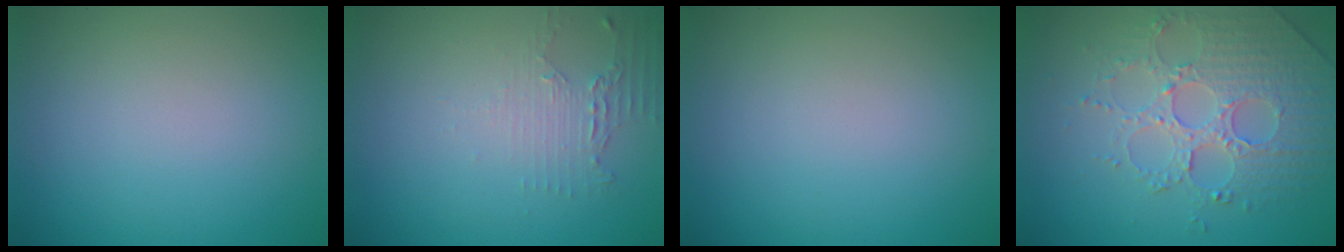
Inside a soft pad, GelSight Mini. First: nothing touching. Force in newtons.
{"total": 2.3, "press": 1.7, "slide": 1.5}
{"total": 0.0}
{"total": 4.2, "press": 4.0, "slide": 1.3}